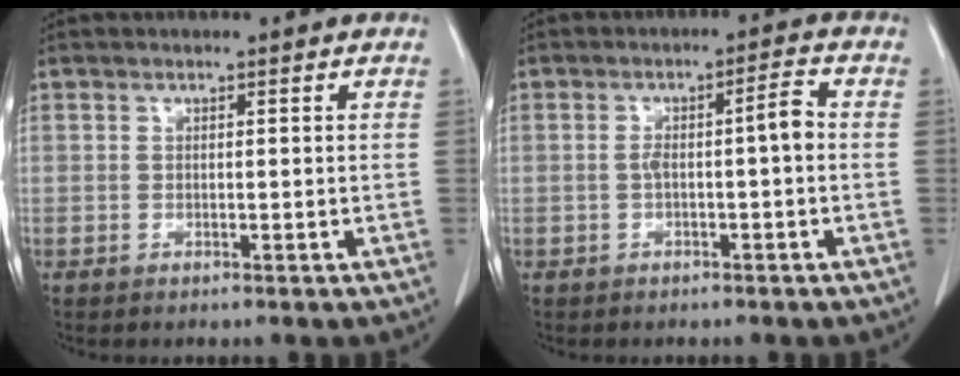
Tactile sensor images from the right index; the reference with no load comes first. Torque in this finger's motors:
{"motor_torque": [0.21, -0.07, 0.04, 0.03]}